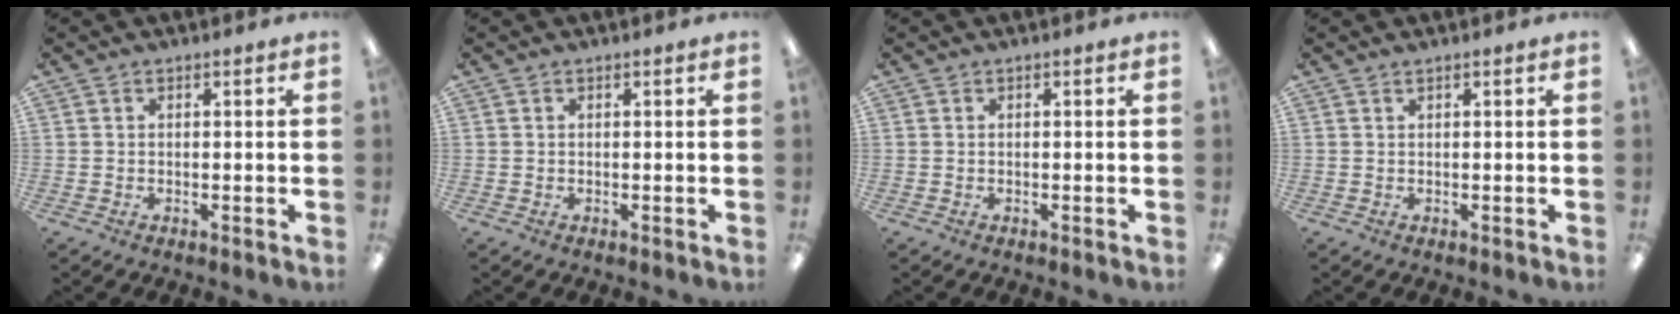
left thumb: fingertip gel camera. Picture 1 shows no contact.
{"total": 0.0}
{"total": 0.0}
{"total": 0.5, "force": [0.4, 0.0, 0.4], "torque": [-0.008, 0.002, 0.007]}